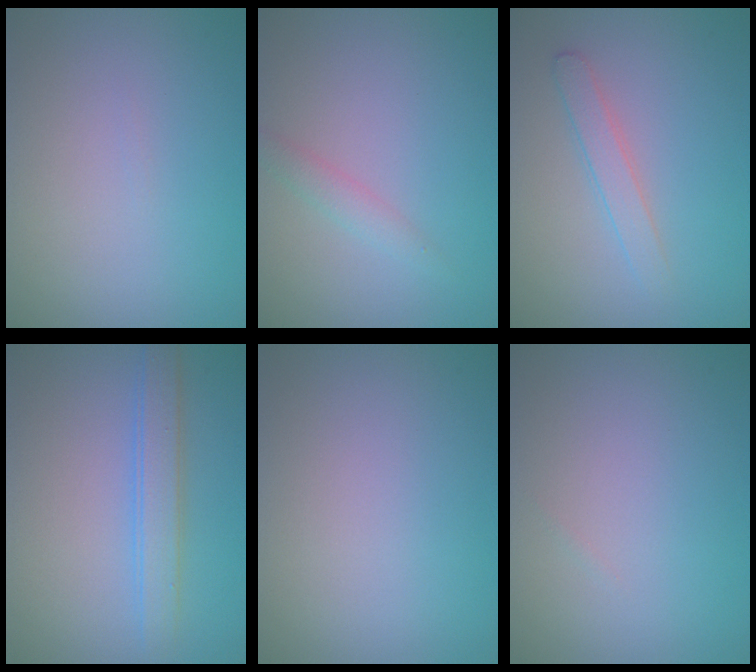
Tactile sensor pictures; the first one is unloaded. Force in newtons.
{"total": 1.4, "press": 1.4, "slide": 0.1}
{"total": 1.7, "press": 1.7, "slide": 0.1}
{"total": 2.8, "press": 2.8, "slide": 0.0}
{"total": 0.0}
{"total": 0.0}